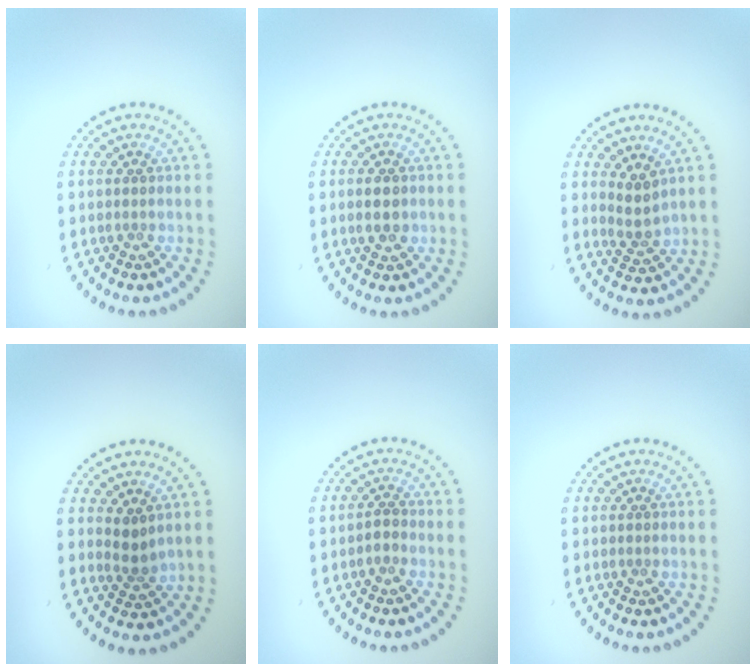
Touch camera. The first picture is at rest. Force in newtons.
{"total": 2.5, "press": 2.5, "slide": 0.1}
{"total": 2.1, "press": 1.6, "slide": 1.4}
{"total": 1.6, "press": 1.2, "slide": 1.1}
{"total": 1.1, "press": 0.9, "slide": 0.5}
{"total": 0.0}